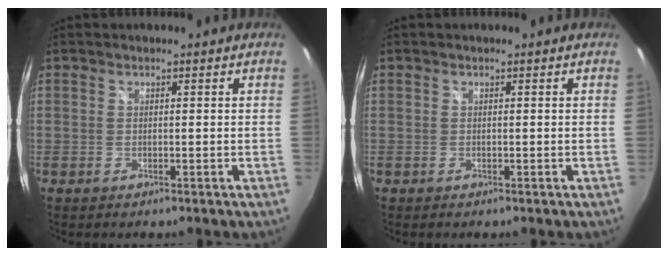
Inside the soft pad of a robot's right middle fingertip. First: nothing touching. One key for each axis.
{"total": 0.0}